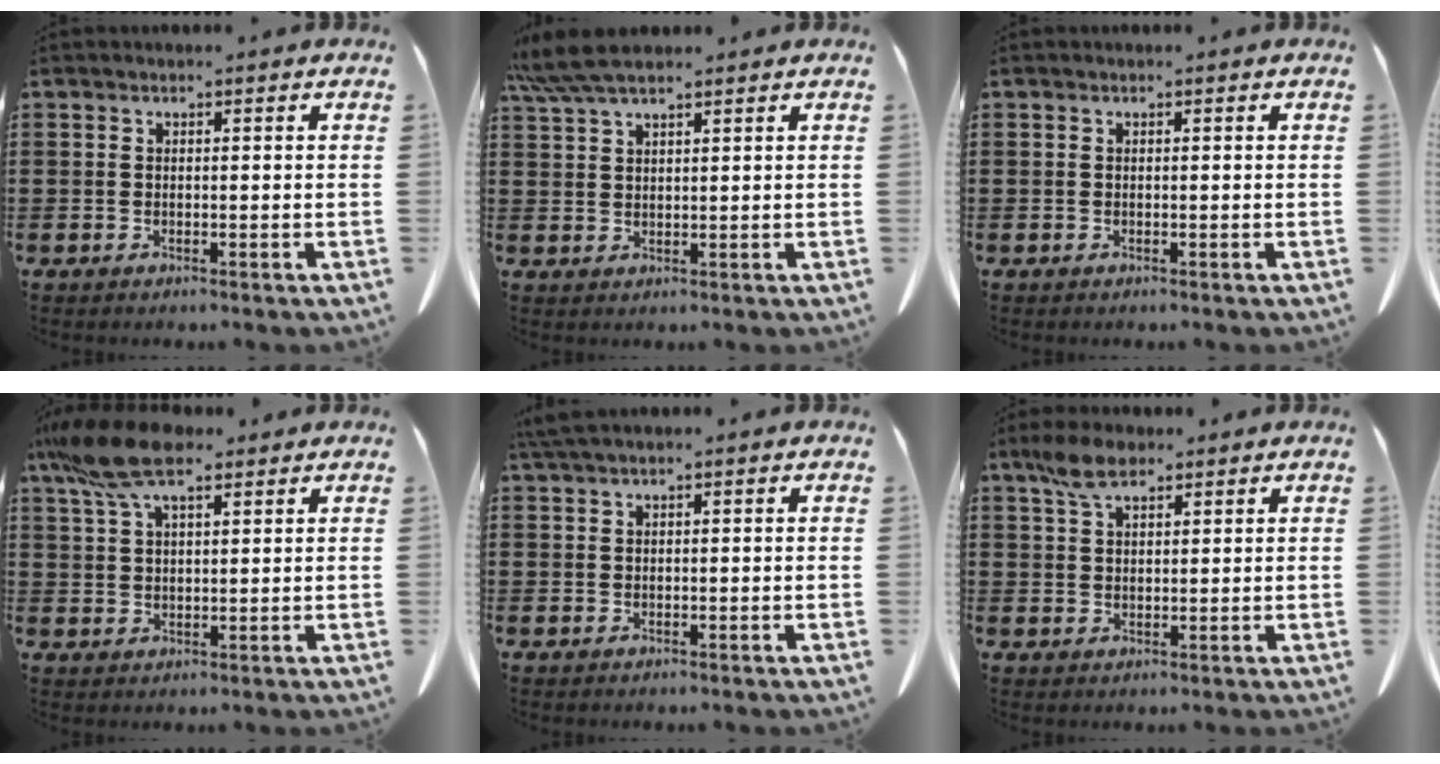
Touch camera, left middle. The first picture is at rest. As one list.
[{"total": 5.6, "force": [4.5, 0.8, 3.2], "torque": [-0.074, -0.004, 0.084]}, {"total": 0.0}, {"total": 9.8, "force": [6.5, 2.9, 6.7], "torque": [-0.158, -0.009, 0.118]}, {"total": 1.5, "force": [1.1, 0.0, 1.1], "torque": [-0.024, -0.001, 0.021]}, {"total": 5.1, "force": [3.4, 2.3, 3.2], "torque": [-0.072, 0.007, 0.062]}]